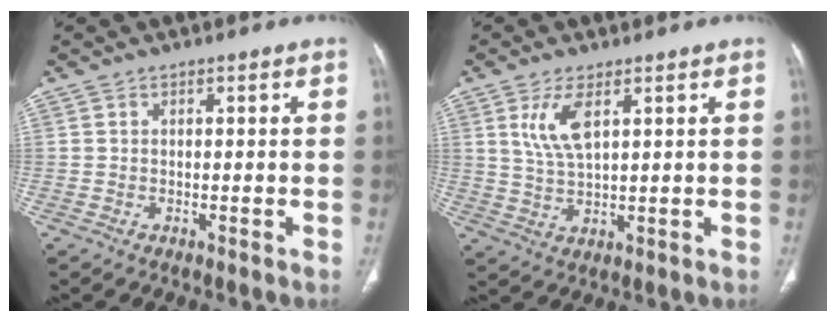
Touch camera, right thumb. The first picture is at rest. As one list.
[{"total": 6.4, "force": [2.7, 2.4, 5.3], "torque": [-0.115, -0.013, 0.063]}]